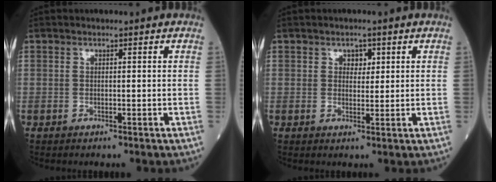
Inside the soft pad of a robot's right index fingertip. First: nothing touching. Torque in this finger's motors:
{"motor_torque": [0.02, 0.03, -0.01, 0.01]}